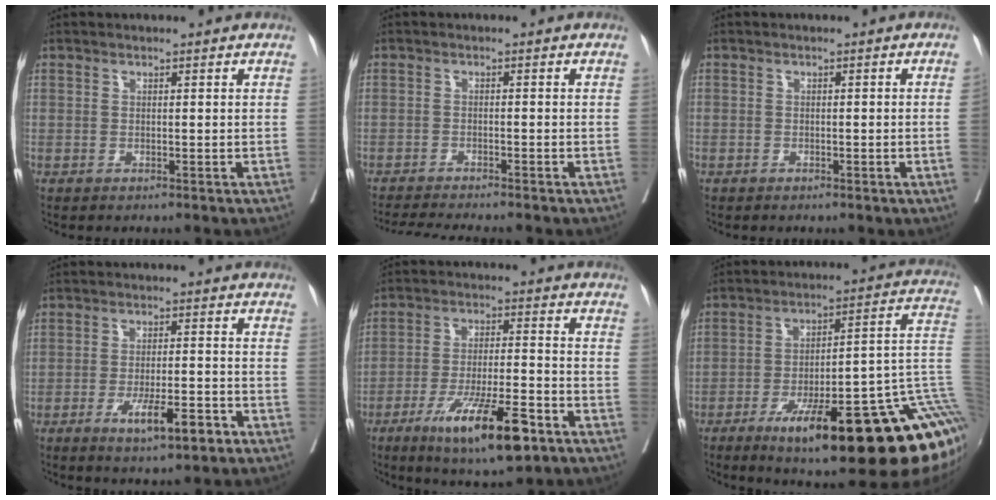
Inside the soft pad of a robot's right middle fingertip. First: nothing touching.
{"total": 6.8, "force": [-6.3, -0.3, 2.7], "torque": [-0.032, -0.014, -0.099]}
{"total": 0.9, "force": [-0.4, 0.1, 0.8], "torque": [-0.012, 0.006, -0.006]}
{"total": 7.0, "force": [-3.7, 1.3, 5.8], "torque": [-0.095, -0.007, -0.053]}
{"total": 13.6, "force": [-7.6, 2.3, 11.0], "torque": [-0.186, -0.019, -0.122]}
{"total": 30.3, "force": [-11.6, 5.1, 27.5], "torque": [-0.237, 0.031, -0.169]}